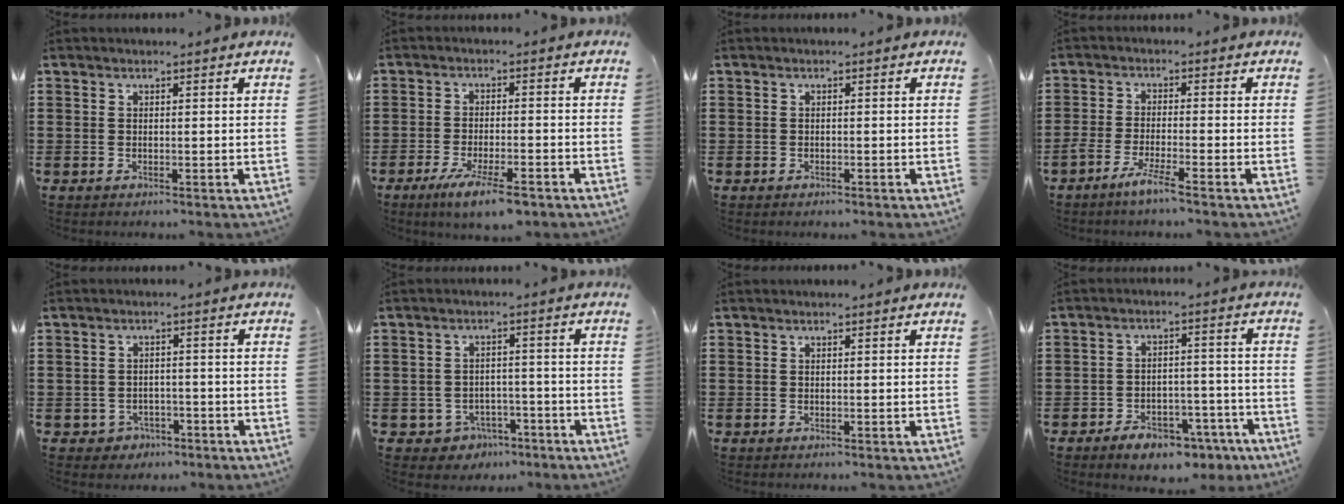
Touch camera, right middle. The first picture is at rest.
{"total": 6.0, "force": [-4.1, 1.2, 4.2], "torque": [-0.086, -0.007, -0.075]}
{"total": 0.6, "force": [-0.5, 0.4, 0.1], "torque": [-0.002, 0.002, -0.011]}
{"total": 4.3, "force": [-3.1, -0.3, 2.9], "torque": [-0.068, -0.014, -0.061]}
{"total": 2.3, "force": [-1.8, 1.3, 0.1], "torque": [-0.012, 0.002, -0.041]}
{"total": 3.3, "force": [-2.7, 1.8, 0.3], "torque": [-0.016, 0.006, -0.059]}
{"total": 0.0}
{"total": 5.4, "force": [-4.6, 2.0, 2.0], "torque": [-0.029, 0.019, -0.087]}